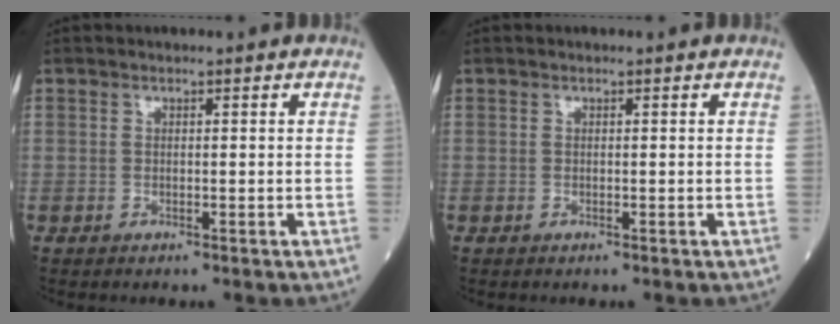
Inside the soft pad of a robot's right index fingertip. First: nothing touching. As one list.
[{"total": 0.0}]